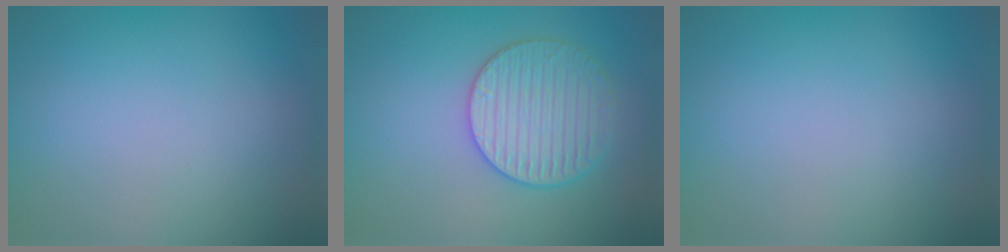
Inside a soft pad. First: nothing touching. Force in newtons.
{"total": 4.1, "press": 3.8, "slide": 1.4}
{"total": 0.0}